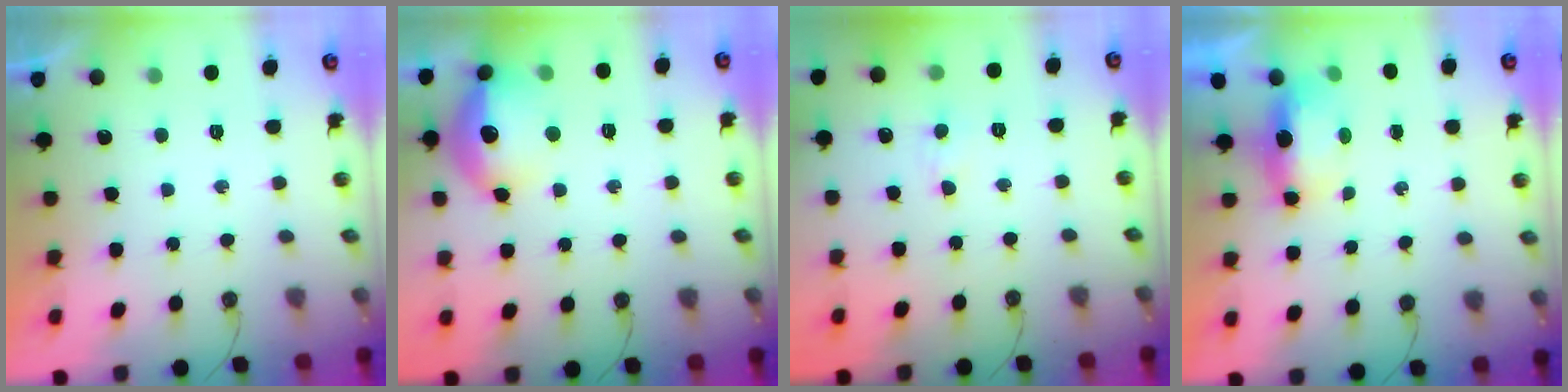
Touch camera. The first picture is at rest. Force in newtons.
{"total": 16.3, "press": 16.3, "slide": 1.1}
{"total": 4.1, "press": 4.1, "slide": 0.7}
{"total": 6.7, "press": 6.4, "slide": 2.2}